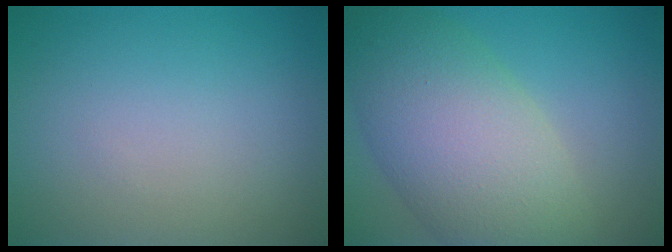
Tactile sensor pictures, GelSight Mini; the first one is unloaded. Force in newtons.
{"total": 9.9, "press": 9.9, "slide": 0.7}